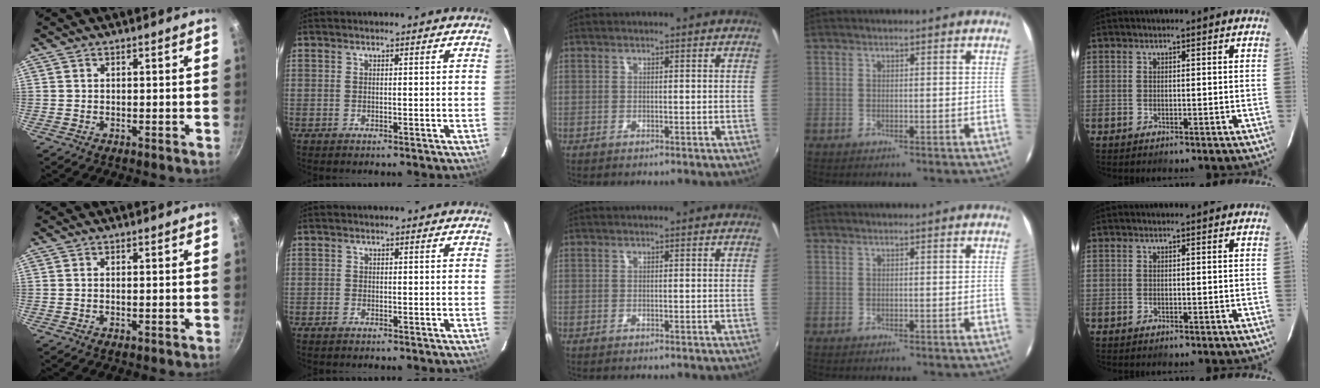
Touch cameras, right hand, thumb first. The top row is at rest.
{"thumb": {"total": 0.6, "force": [-0.2, 0.2, 0.5], "torque": [-0.010, 0.001, -0.003]}, "index": {"total": 0.7, "force": [-0.6, 0.5, 0.1], "torque": [-0.003, 0.000, -0.013]}}